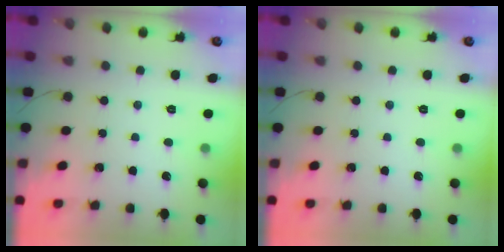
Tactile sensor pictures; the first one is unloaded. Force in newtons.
{"total": 0.0}